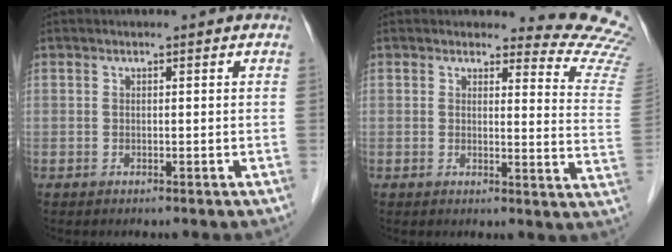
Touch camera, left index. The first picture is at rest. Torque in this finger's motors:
{"motor_torque": [0.29, -0.50, -0.26, -0.16]}